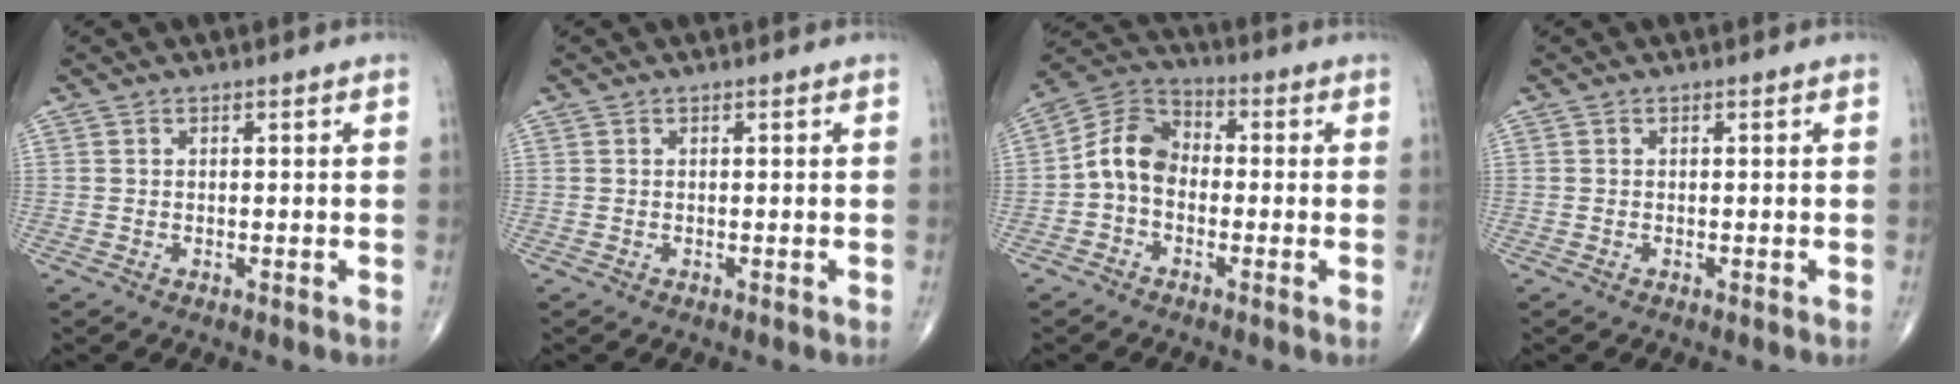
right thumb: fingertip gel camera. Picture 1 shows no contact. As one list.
[{"total": 0.0}, {"total": 8.6, "force": [-1.4, 6.3, 5.6], "torque": [-0.089, 0.033, -0.044]}, {"total": 0.0}]